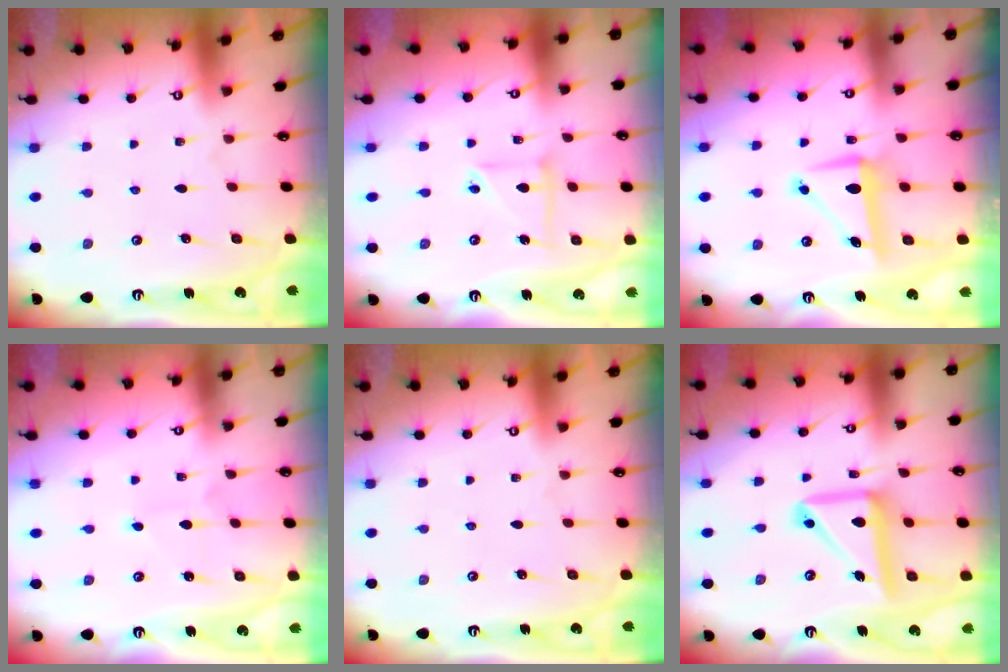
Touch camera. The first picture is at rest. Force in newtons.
{"total": 5.6, "press": 5.6, "slide": 0.5}
{"total": 8.3, "press": 8.1, "slide": 1.7}
{"total": 3.1, "press": 3.1, "slide": 0.3}
{"total": 0.0}
{"total": 16.5, "press": 16.5, "slide": 1.4}